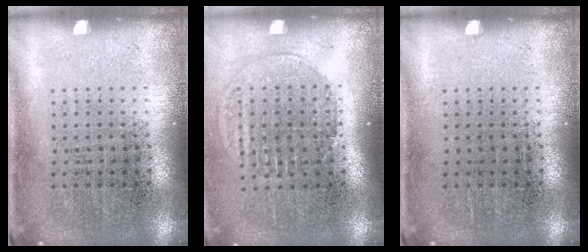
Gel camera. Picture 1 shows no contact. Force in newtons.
{"total": 1.4, "press": 1.2, "slide": 0.7}
{"total": 0.0}